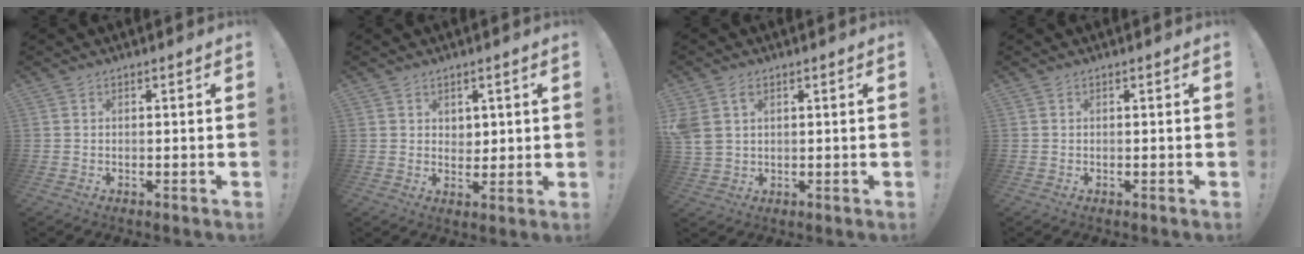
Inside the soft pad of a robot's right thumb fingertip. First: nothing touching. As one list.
[{"total": 3.9, "force": [2.3, 3.1, 0.8], "torque": [-0.005, -0.015, 0.040]}, {"total": 4.9, "force": [2.2, 3.4, 2.8], "torque": [-0.048, -0.008, 0.043]}, {"total": 0.0}]